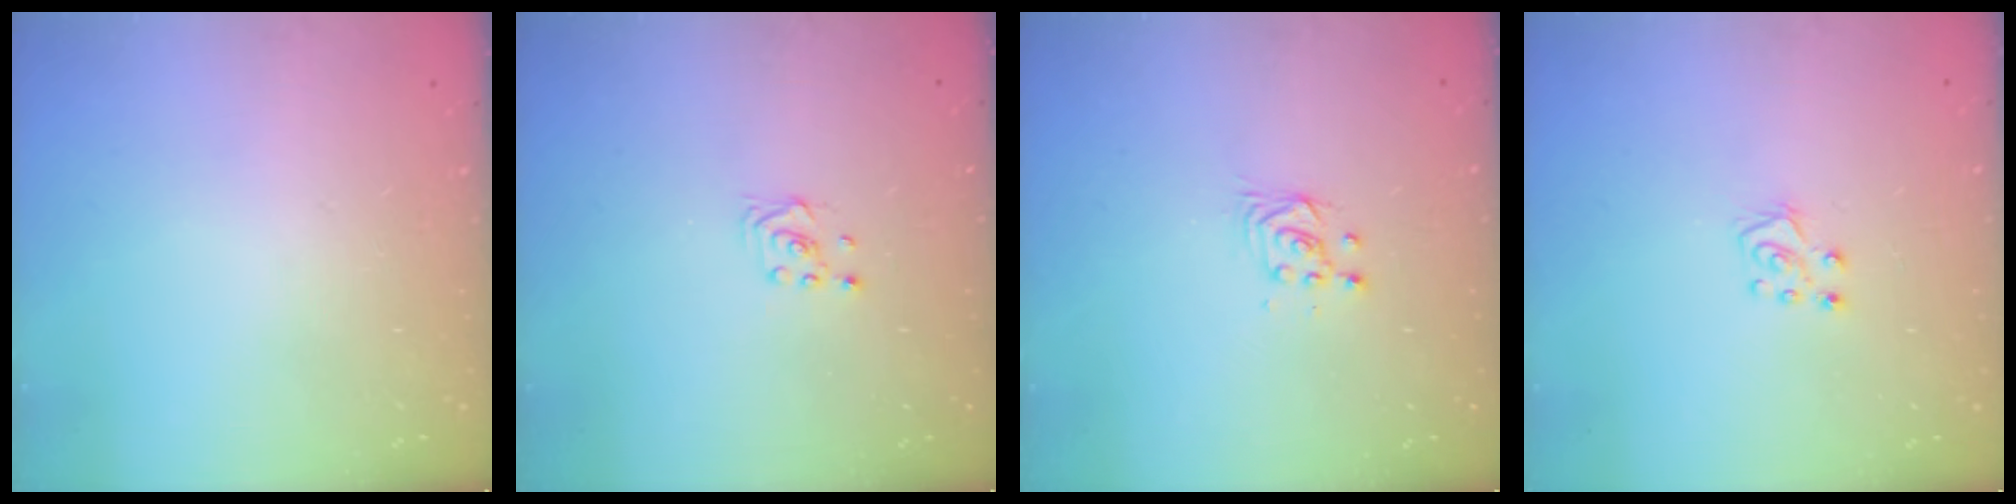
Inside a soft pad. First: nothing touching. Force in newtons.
{"total": 1.6, "press": 1.4, "slide": 0.9}
{"total": 4.1, "press": 4.0, "slide": 0.7}
{"total": 6.8, "press": 6.8, "slide": 0.4}